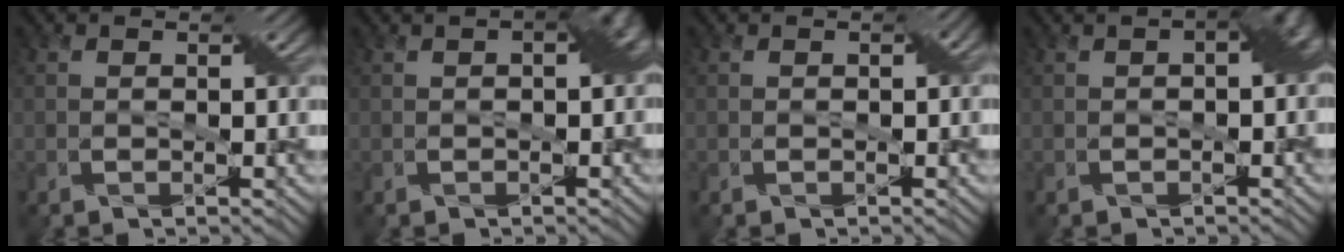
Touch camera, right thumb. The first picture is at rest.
{"total": 3.5, "force": [0.4, 1.5, 3.1], "torque": [-0.033, 0.013, 0.005]}
{"total": 1.0, "force": [0.0, 0.5, 0.8], "torque": [-0.010, 0.002, -0.001]}
{"total": 4.3, "force": [0.3, 2.1, 3.7], "torque": [-0.044, 0.009, 0.004]}